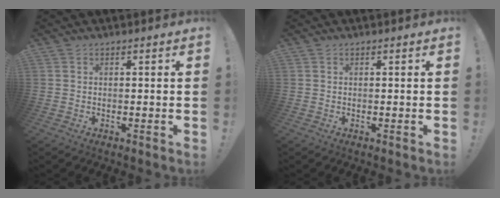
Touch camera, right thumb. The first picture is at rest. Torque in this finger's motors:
{"motor_torque": [-0.01, 0.09, -0.07, 0.01, 0.00]}